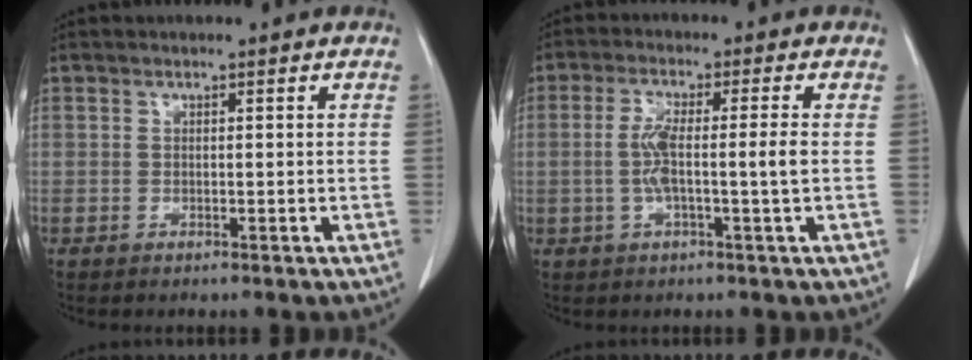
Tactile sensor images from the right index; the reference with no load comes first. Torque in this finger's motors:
{"motor_torque": [-0.03, 0.07, 0.31, 0.08]}